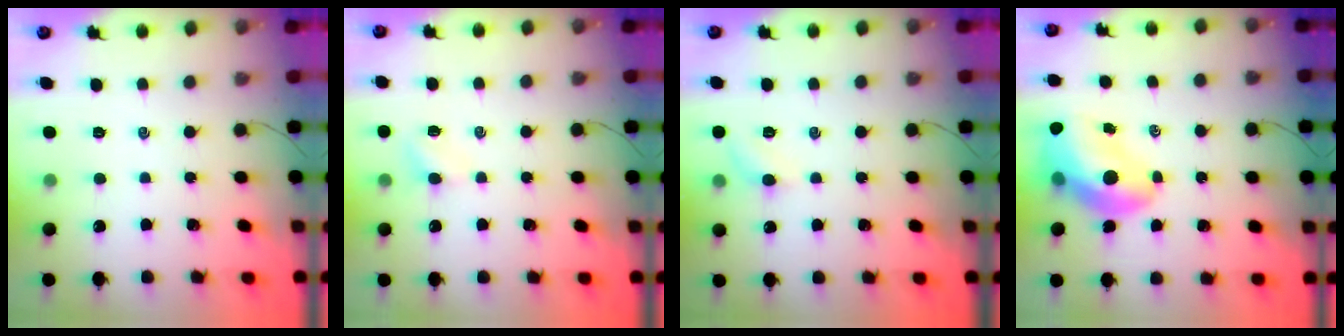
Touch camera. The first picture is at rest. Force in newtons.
{"total": 3.6, "press": 3.4, "slide": 1.1}
{"total": 5.1, "press": 4.9, "slide": 1.4}
{"total": 12.7, "press": 12.1, "slide": 3.8}